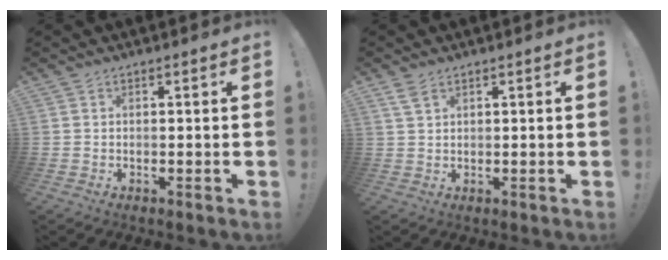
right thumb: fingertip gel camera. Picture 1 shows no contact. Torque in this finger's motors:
{"motor_torque": [0.01, 0.01, 0.12, -0.11, -0.03]}